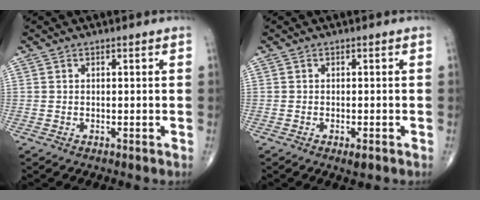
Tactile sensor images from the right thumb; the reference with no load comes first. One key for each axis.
{"total": 1.7, "fx": -0.9, "fy": 0.5, "fz": 1.3, "tx": -0.022, "ty": 0.002, "tz": -0.012}